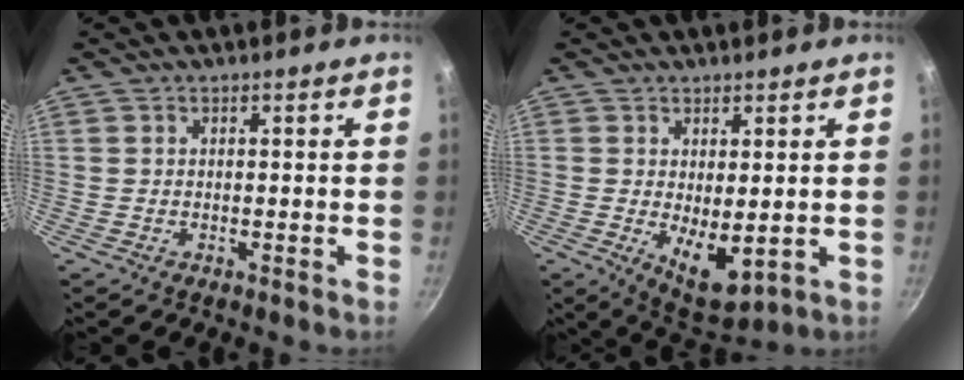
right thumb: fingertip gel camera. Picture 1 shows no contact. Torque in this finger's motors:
{"motor_torque": [-0.30, 0.59, 0.99, 0.04, 0.23]}